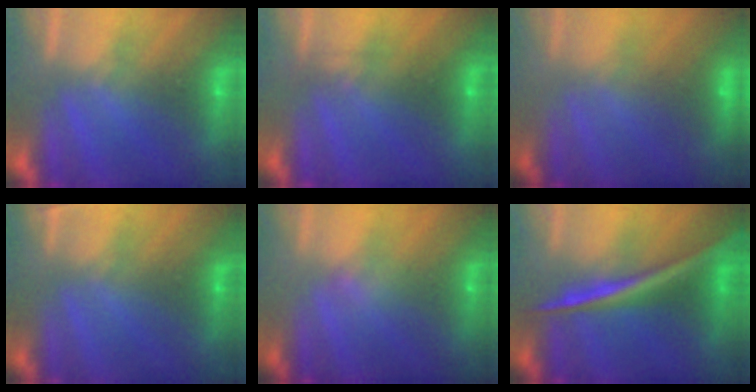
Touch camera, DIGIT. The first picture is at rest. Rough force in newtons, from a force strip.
{"total": 2.3}
{"total": 2.4}
{"total": 2.3}
{"total": 2.4}
{"total": 2.8}